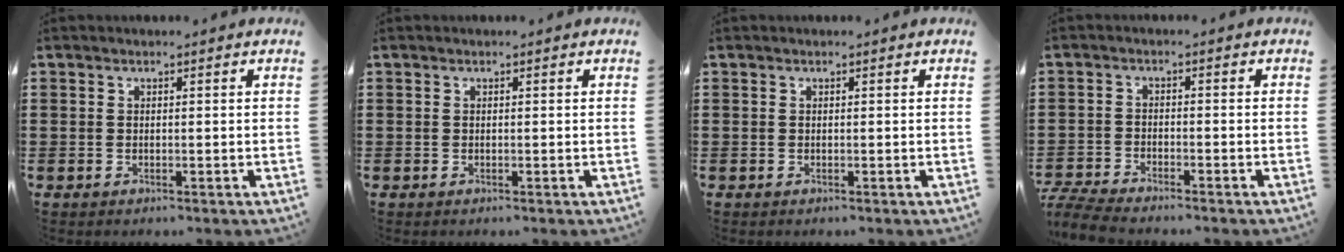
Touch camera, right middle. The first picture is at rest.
{"total": 0.0}
{"total": 0.0}
{"total": 4.6, "force": [-4.4, 0.5, 1.3], "torque": [-0.047, -0.008, -0.094]}